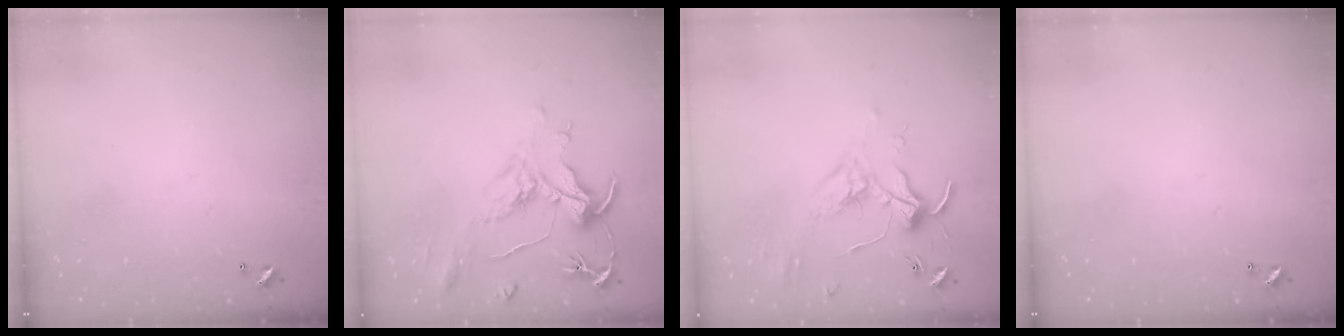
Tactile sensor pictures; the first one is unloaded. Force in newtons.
{"total": 2.1, "press": 1.6, "slide": 1.3}
{"total": 1.8, "press": 1.8, "slide": 0.4}
{"total": 0.0}